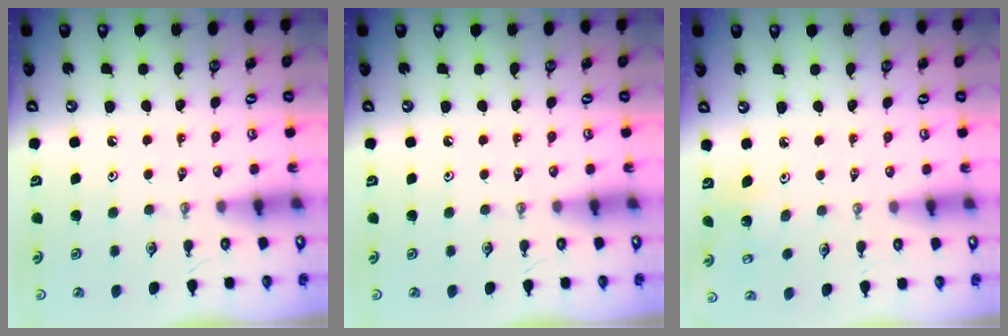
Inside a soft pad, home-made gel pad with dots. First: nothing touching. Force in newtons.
{"total": 0.0}
{"total": 4.2, "press": 4.2, "slide": 0.3}